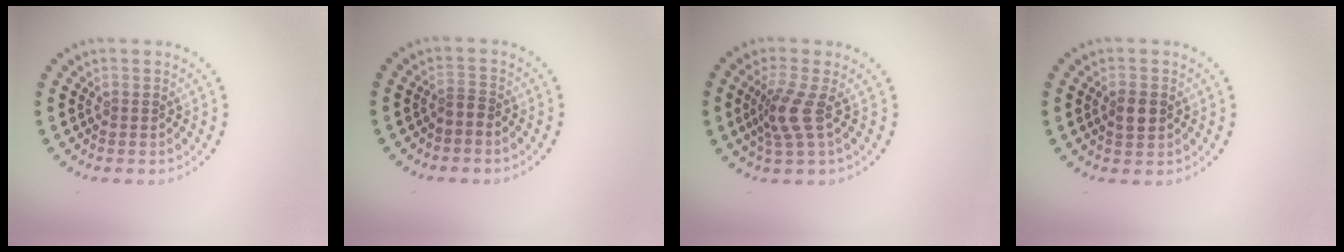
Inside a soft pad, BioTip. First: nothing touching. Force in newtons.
{"total": 0.9, "press": 0.7, "slide": 0.7}
{"total": 2.8, "press": 2.0, "slide": 1.9}
{"total": 2.0, "press": 2.0, "slide": 0.1}